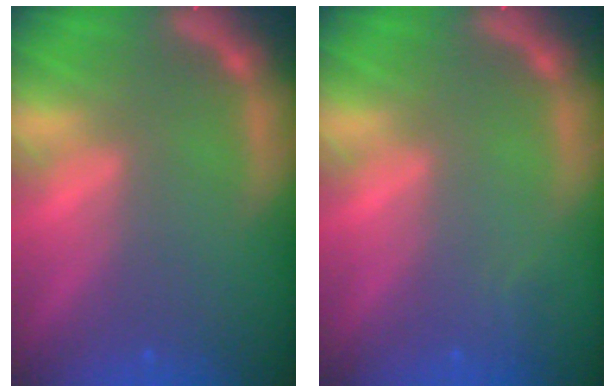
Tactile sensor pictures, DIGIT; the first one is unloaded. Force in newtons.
{"total": 0.9}